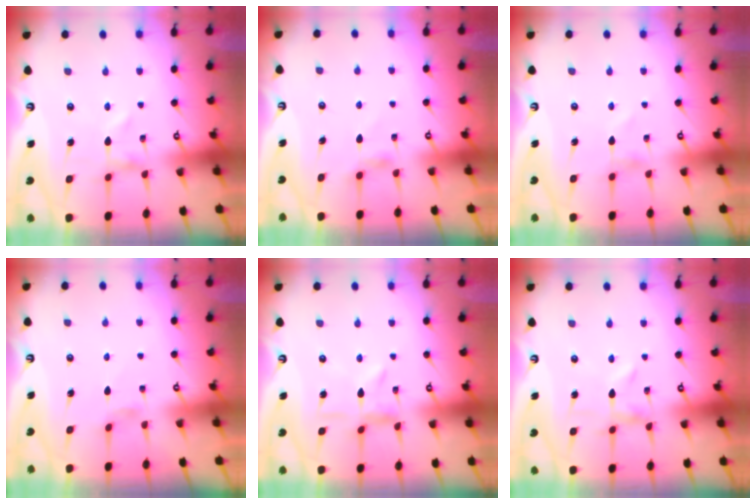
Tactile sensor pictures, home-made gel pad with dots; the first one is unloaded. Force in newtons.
{"total": 2.4, "press": 2.4, "slide": 0.4}
{"total": 1.4, "press": 1.4, "slide": 0.1}
{"total": 1.1, "press": 1.1, "slide": 0.3}
{"total": 4.7, "press": 4.7, "slide": 0.5}
{"total": 0.0}